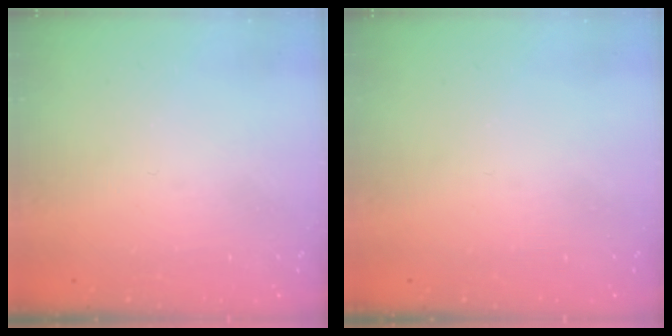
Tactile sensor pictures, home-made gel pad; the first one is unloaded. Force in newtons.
{"total": 0.0}